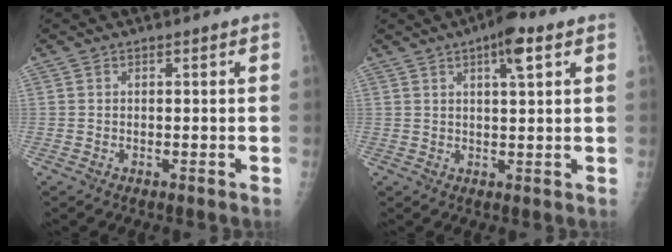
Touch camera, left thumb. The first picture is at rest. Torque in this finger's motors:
{"motor_torque": [2.43, 2.58, 0.34, -0.01, 0.02]}